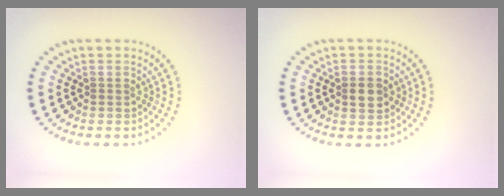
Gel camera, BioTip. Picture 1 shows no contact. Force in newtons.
{"total": 2.4, "press": 2.4, "slide": 0.0}